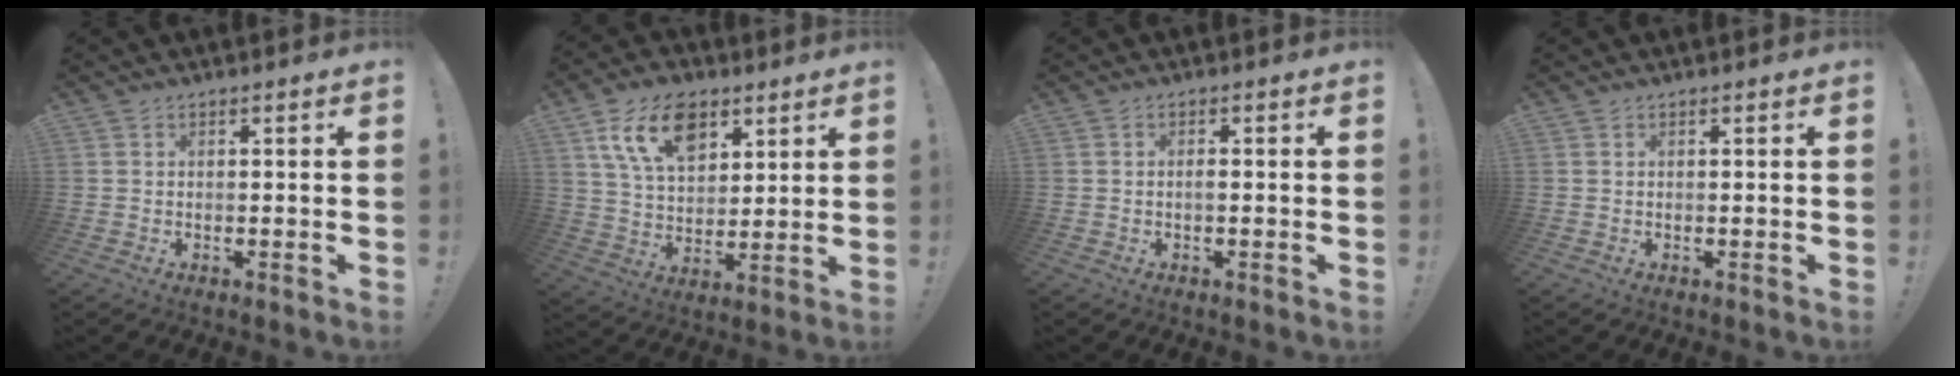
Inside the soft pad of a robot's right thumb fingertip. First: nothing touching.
{"total": 15.6, "force": [8.0, 9.5, 9.4], "torque": [-0.152, -0.026, 0.151]}
{"total": 1.0, "force": [-0.4, 0.1, 0.9], "torque": [-0.017, 0.002, -0.009]}
{"total": 0.0}